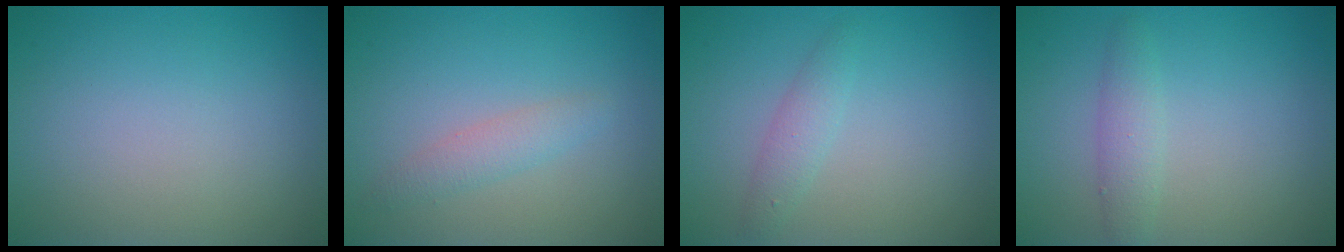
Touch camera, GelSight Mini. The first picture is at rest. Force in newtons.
{"total": 1.7, "press": 1.7, "slide": 0.1}
{"total": 1.6, "press": 1.6, "slide": 0.1}
{"total": 1.9, "press": 1.9, "slide": 0.1}